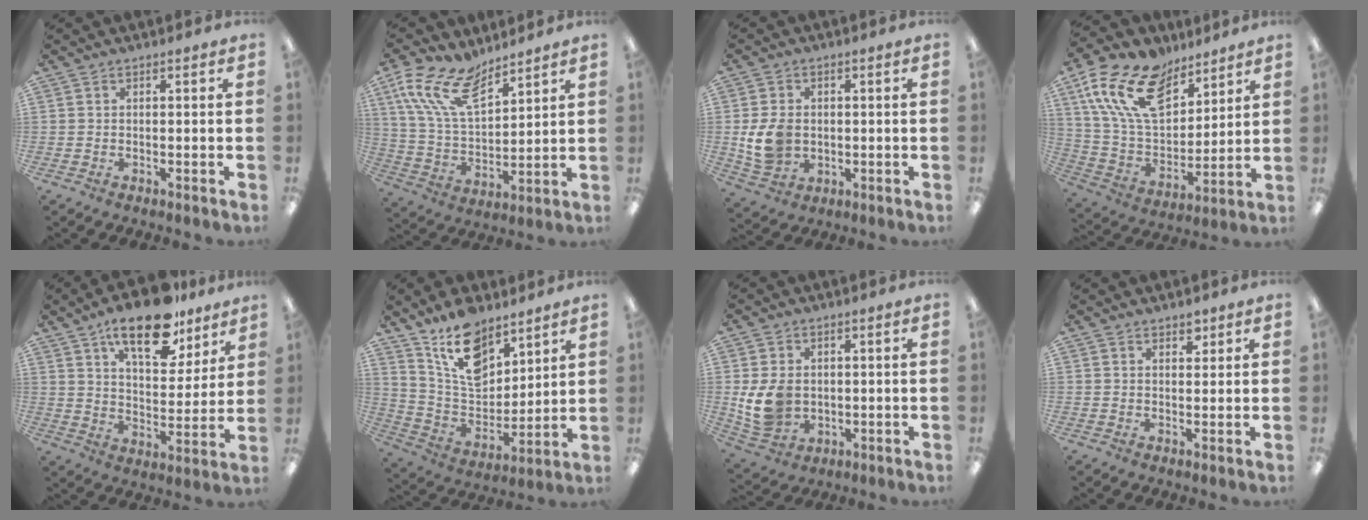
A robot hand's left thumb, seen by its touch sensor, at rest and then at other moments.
{"total": 15.2, "force": [9.9, 7.2, 8.9], "torque": [-0.213, -0.034, 0.186]}
{"total": 8.3, "force": [-0.2, 6.4, 5.2], "torque": [-0.111, 0.008, -0.001]}
{"total": 20.2, "force": [11.8, 11.7, 11.4], "torque": [-0.243, -0.051, 0.219]}
{"total": 17.6, "force": [12.4, 7.4, 10.2], "torque": [-0.151, -0.064, 0.207]}
{"total": 15.3, "force": [10.8, 8.0, 7.4], "torque": [-0.140, -0.058, 0.200]}
{"total": 9.1, "force": [0.2, 7.2, 5.5], "torque": [-0.125, 0.003, 0.004]}
{"total": 2.6, "force": [2.0, 1.4, 0.9], "torque": [0.005, -0.011, 0.032]}